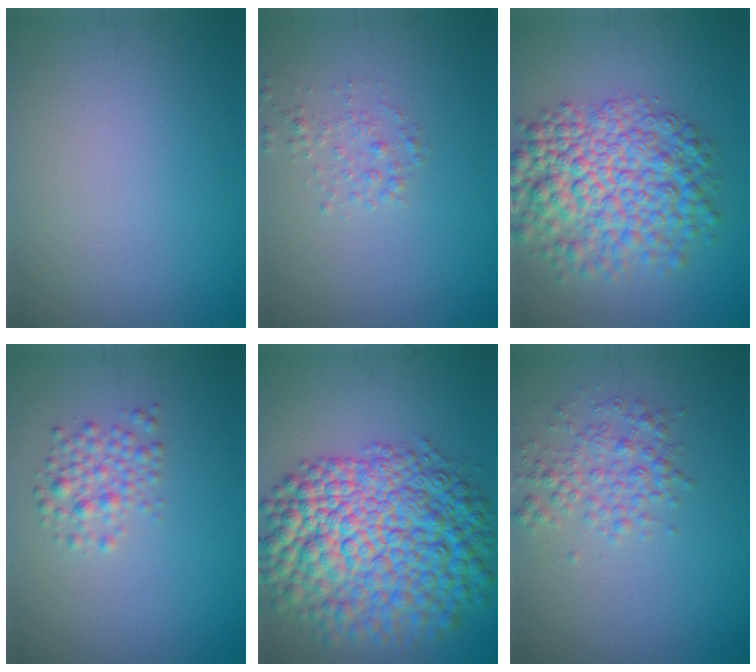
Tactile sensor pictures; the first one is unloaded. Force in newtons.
{"total": 1.4, "press": 1.4, "slide": 0.0}
{"total": 8.5, "press": 8.5, "slide": 0.1}
{"total": 2.3, "press": 2.3, "slide": 0.1}
{"total": 12.8, "press": 12.8, "slide": 0.4}
{"total": 2.8, "press": 2.8, "slide": 0.0}